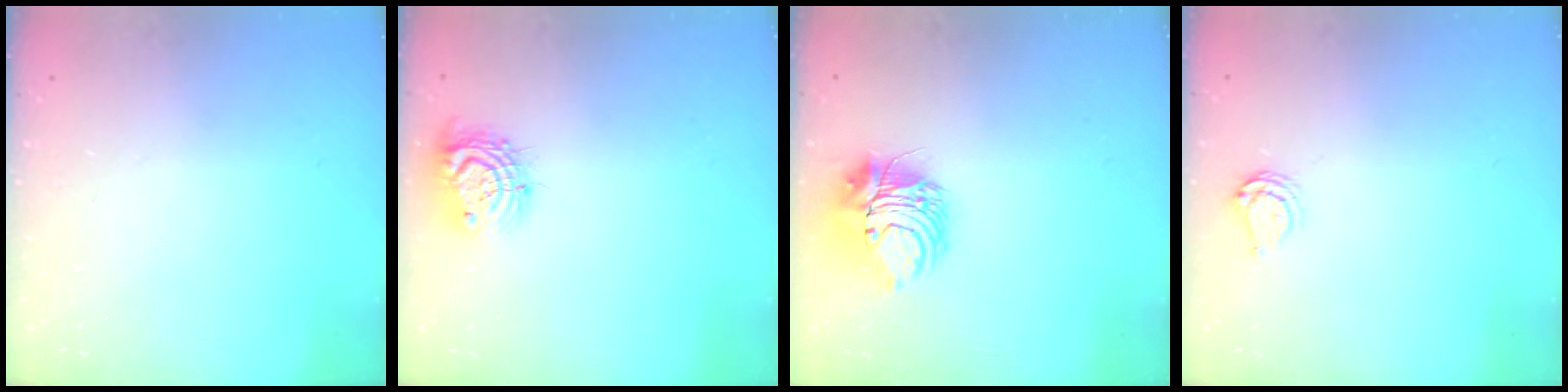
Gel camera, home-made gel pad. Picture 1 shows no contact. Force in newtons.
{"total": 10.3, "press": 10.3, "slide": 0.7}
{"total": 9.1, "press": 9.1, "slide": 1.1}
{"total": 4.6, "press": 4.5, "slide": 0.6}